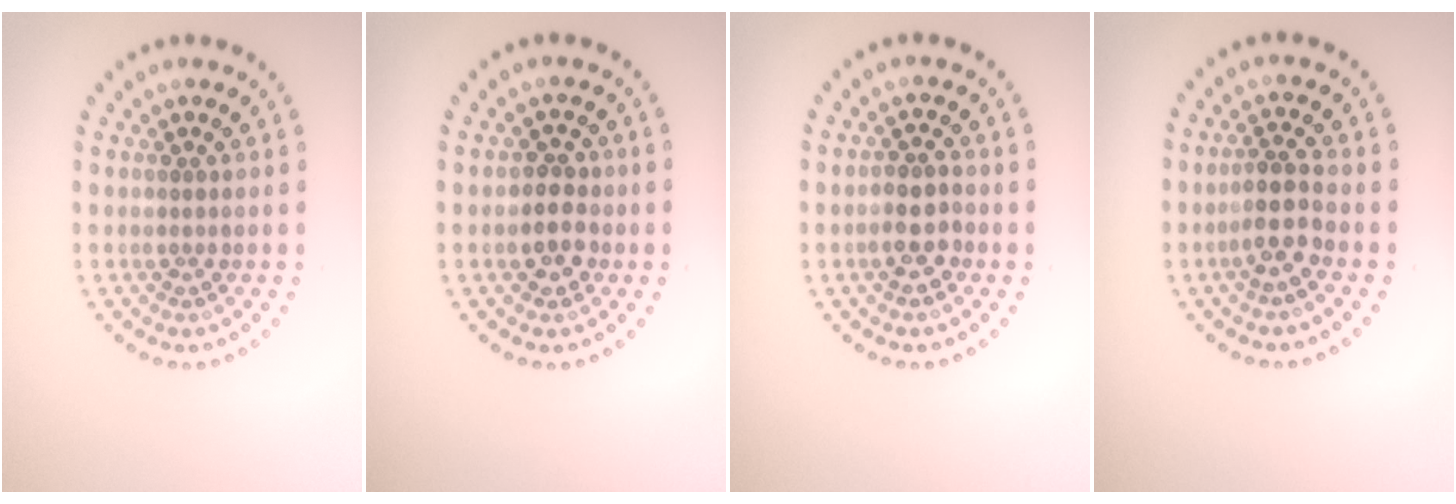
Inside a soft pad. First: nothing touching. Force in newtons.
{"total": 2.6, "press": 2.4, "slide": 1.0}
{"total": 2.5, "press": 2.4, "slide": 0.8}
{"total": 2.8, "press": 2.5, "slide": 1.3}